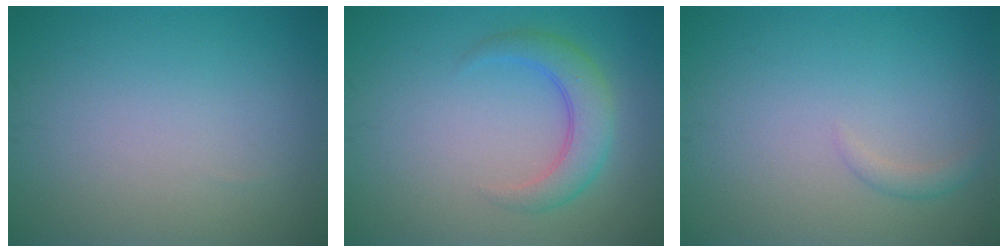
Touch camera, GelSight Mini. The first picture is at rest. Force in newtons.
{"total": 3.6, "press": 3.6, "slide": 0.1}
{"total": 1.0, "press": 1.0, "slide": 0.0}